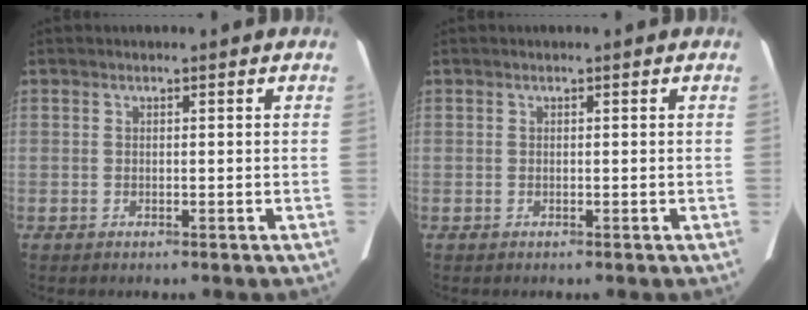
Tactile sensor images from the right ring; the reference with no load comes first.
{"total": 0.0}